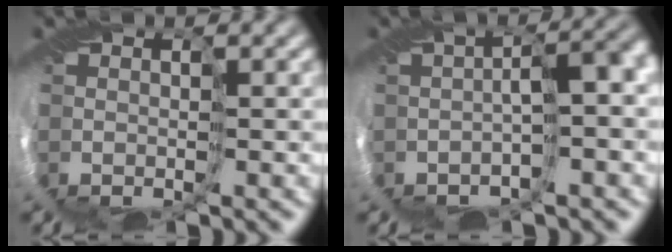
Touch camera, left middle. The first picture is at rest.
{"total": 4.2, "force": [-1.4, 0.7, 3.8], "torque": [-0.051, 0.011, -0.021]}